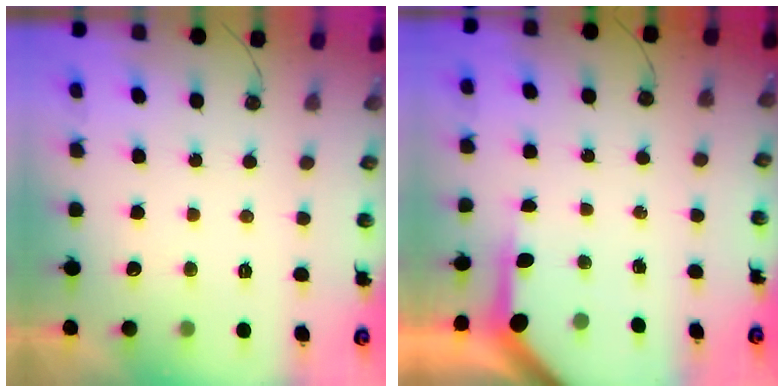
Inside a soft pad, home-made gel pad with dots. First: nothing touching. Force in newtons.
{"total": 4.4, "press": 4.3, "slide": 0.4}